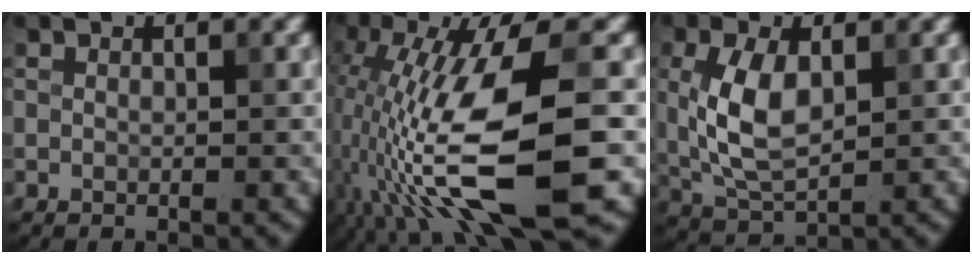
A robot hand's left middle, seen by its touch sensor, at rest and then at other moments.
{"total": 12.1, "force": [-3.4, 3.4, 11.1], "torque": [-0.215, -0.005, -0.060]}
{"total": 5.4, "force": [0.7, 2.9, 4.4], "torque": [-0.102, 0.003, 0.020]}